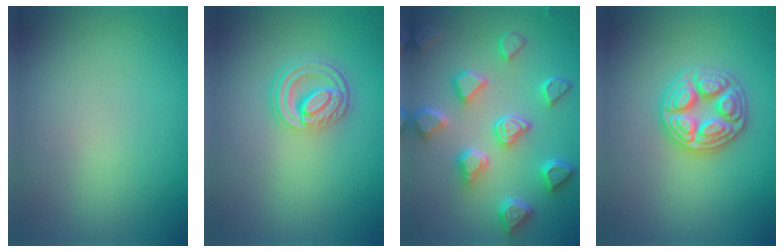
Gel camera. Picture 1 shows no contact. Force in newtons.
{"total": 4.2, "press": 3.1, "slide": 2.8}
{"total": 6.9, "press": 5.6, "slide": 4.0}
{"total": 4.9, "press": 4.9, "slide": 0.6}